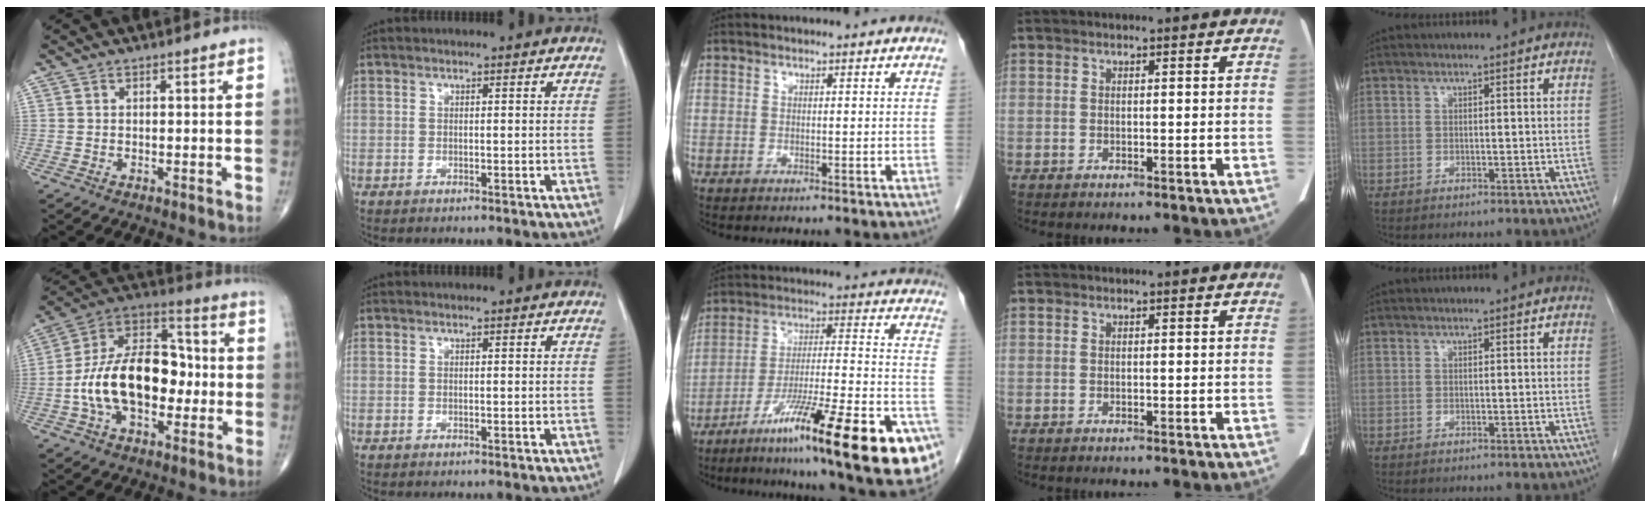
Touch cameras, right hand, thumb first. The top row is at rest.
{"thumb": {"total": 19.9, "force": [-2.6, 11.9, 15.8], "torque": [-0.260, 0.042, -0.050]}, "middle": {"total": 25.4, "force": [-14.6, 2.4, 20.6], "torque": [-0.240, -0.012, -0.234]}}